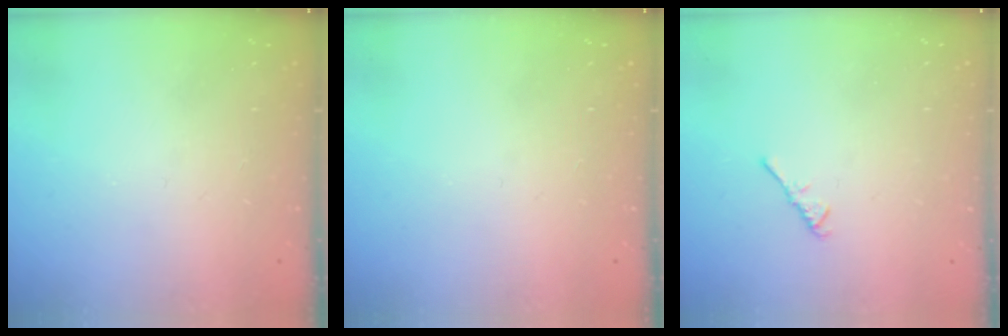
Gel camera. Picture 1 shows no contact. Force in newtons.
{"total": 0.0}
{"total": 2.6, "press": 2.6, "slide": 0.6}